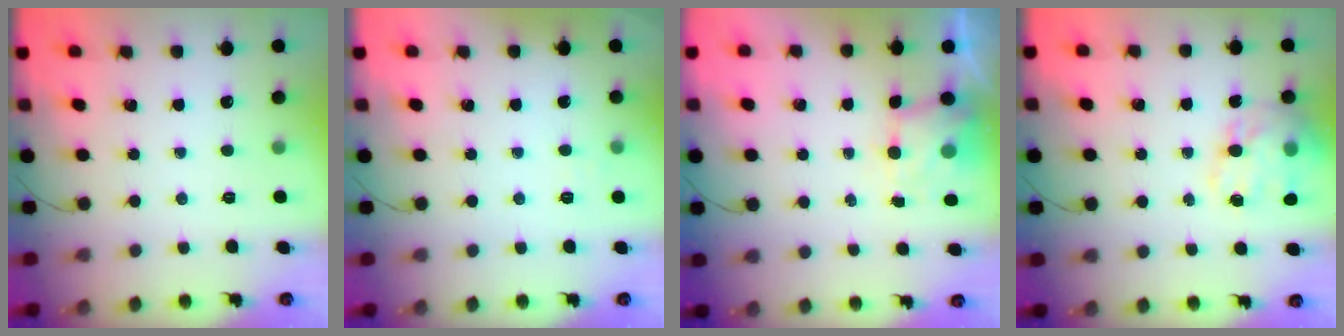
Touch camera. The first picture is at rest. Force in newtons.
{"total": 3.6, "press": 3.5, "slide": 1.1}
{"total": 4.7, "press": 4.7, "slide": 0.8}
{"total": 17.8, "press": 17.4, "slide": 3.9}